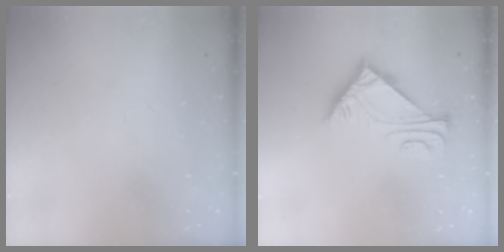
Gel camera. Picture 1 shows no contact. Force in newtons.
{"total": 5.5, "press": 5.5, "slide": 0.9}